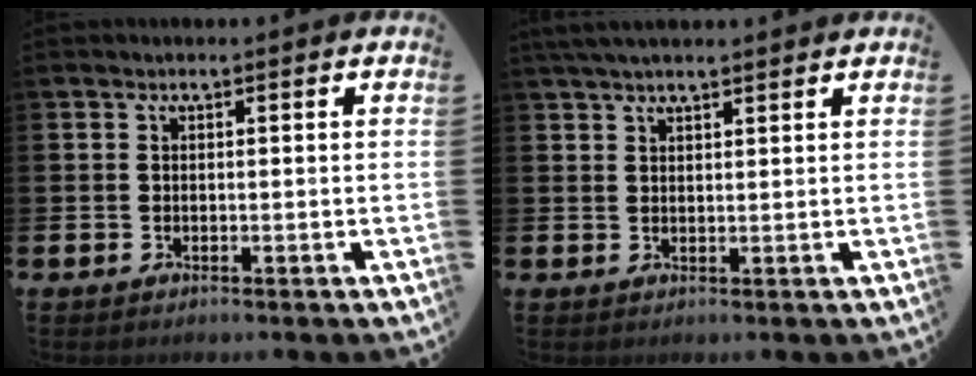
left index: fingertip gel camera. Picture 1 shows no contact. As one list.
[{"total": 3.0, "force": [2.7, 0.6, 1.3], "torque": [-0.025, -0.002, 0.048]}]